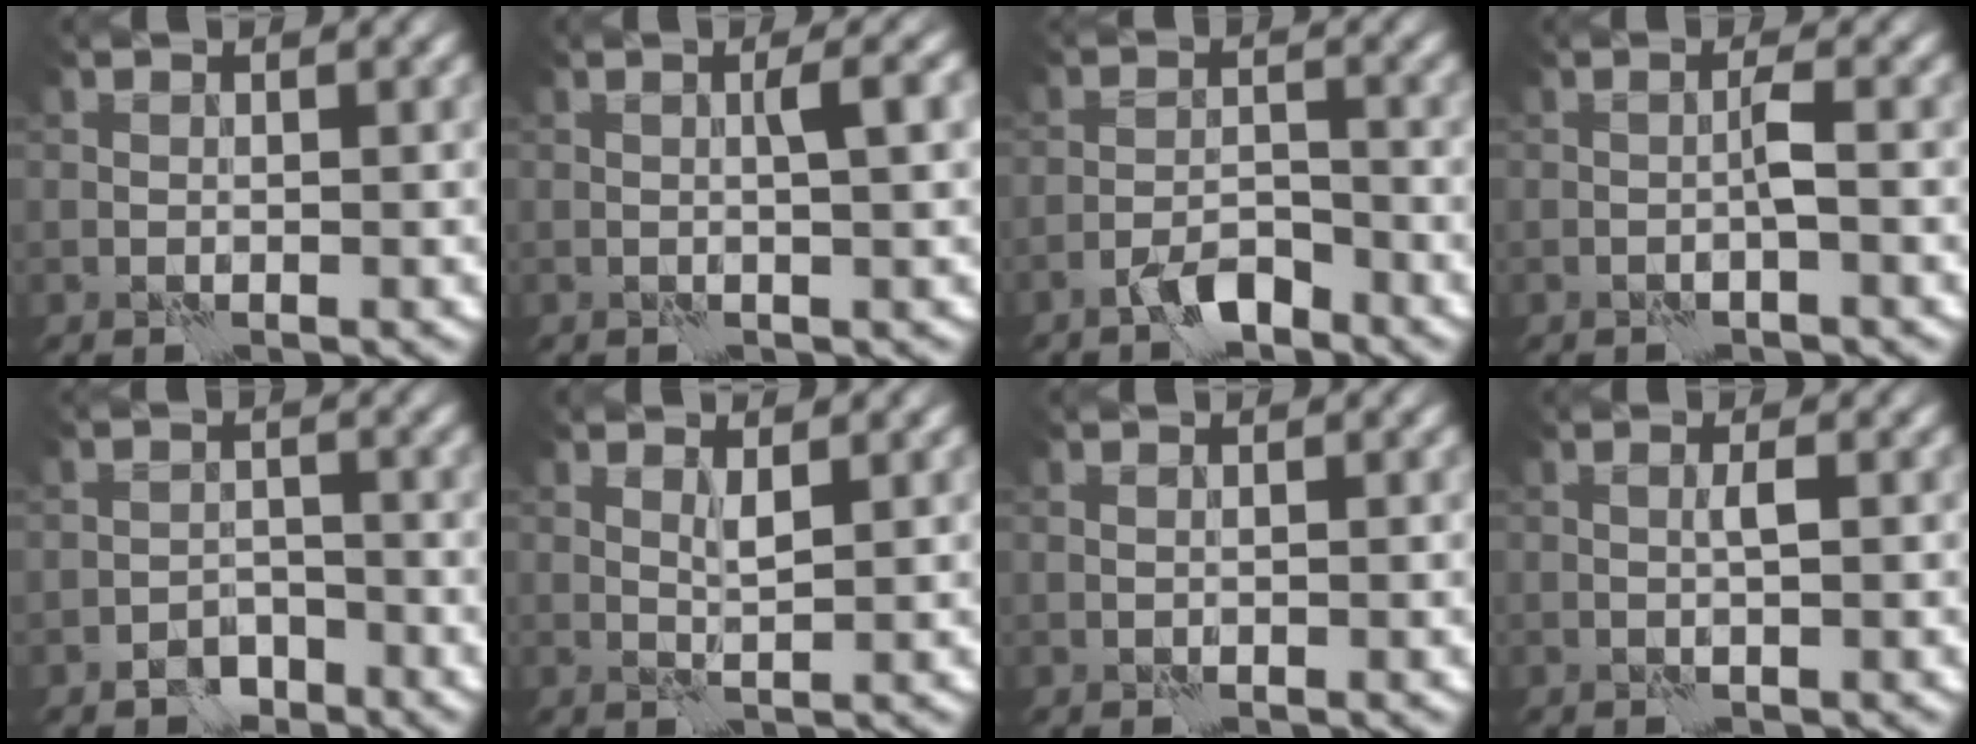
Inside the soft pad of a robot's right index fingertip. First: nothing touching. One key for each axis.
{"total": 2.0, "fx": 0.2, "fy": -0.1, "fz": 2.0, "tx": -0.034, "ty": 0.004, "tz": 0.002}
{"total": 2.9, "fx": -2.4, "fy": 0.7, "fz": 1.5, "tx": -0.026, "ty": 0.009, "tz": -0.049}
{"total": 1.2, "fx": -0.5, "fy": -0.4, "fz": 1.0, "tx": -0.020, "ty": 0.008, "tz": -0.010}
{"total": 2.4, "fx": -1.9, "fy": 1.3, "fz": 0.6, "tx": -0.005, "ty": 0.006, "tz": -0.038}
{"total": 0.9, "fx": 0.7, "fy": -0.4, "fz": 0.5, "tx": -0.017, "ty": -0.001, "tz": 0.012}
{"total": 0.0}
{"total": 0.8, "fx": 0.0, "fy": -0.3, "fz": 0.8, "tx": -0.016, "ty": 0.003, "tz": 0.000}